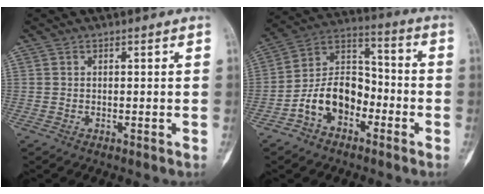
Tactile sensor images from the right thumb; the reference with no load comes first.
{"total": 12.1, "force": [-5.0, 8.1, 7.5], "torque": [-0.111, 0.060, -0.099]}